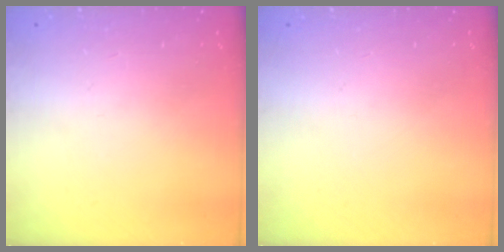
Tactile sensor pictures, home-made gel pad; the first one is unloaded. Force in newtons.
{"total": 0.0}